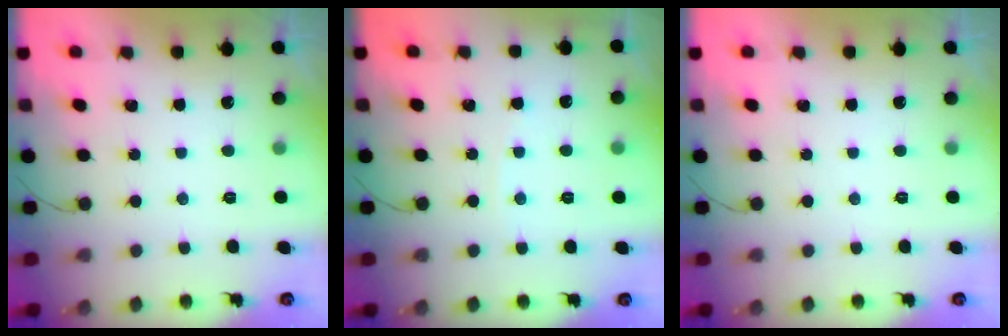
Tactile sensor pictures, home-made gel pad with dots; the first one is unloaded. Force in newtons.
{"total": 2.3, "press": 2.3, "slide": 0.3}
{"total": 0.0}